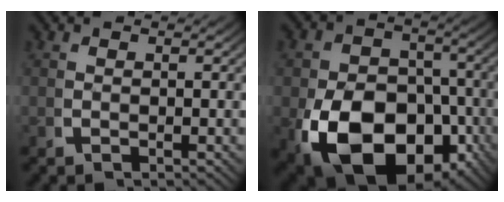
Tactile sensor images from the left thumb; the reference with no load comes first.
{"total": 18.1, "force": [-5.5, 12.1, 12.3], "torque": [-0.240, -0.077, -0.051]}